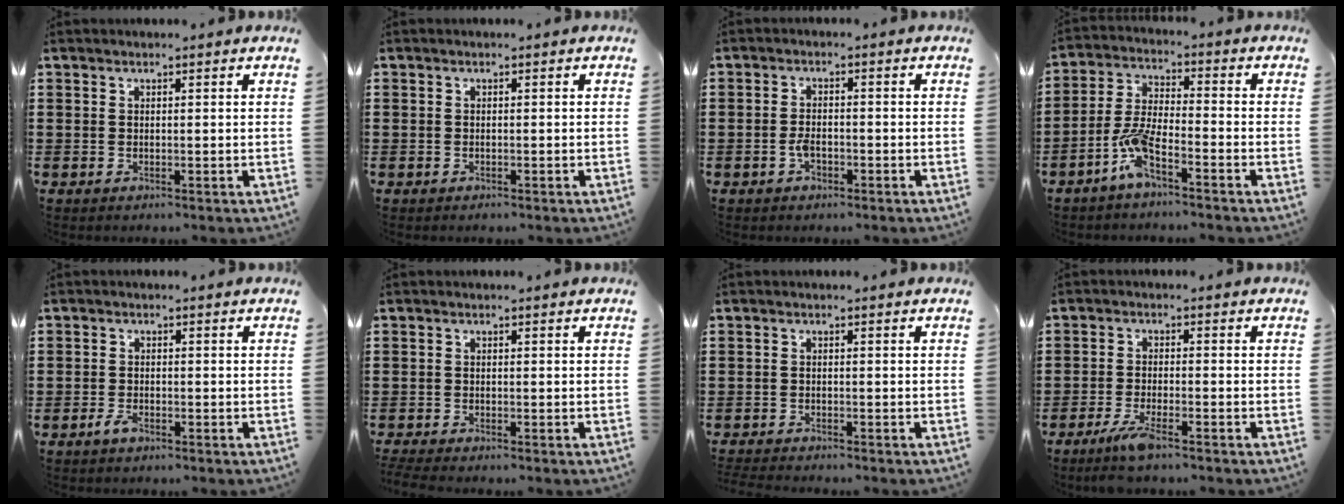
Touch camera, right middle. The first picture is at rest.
{"total": 0.5, "force": [-0.5, 0.2, 0.1], "torque": [-0.004, -0.001, -0.010]}
{"total": 2.3, "force": [-1.2, 1.0, 1.7], "torque": [-0.041, -0.002, -0.023]}
{"total": 6.4, "force": [-4.3, 1.2, 4.6], "torque": [-0.113, -0.012, -0.084]}
{"total": 1.9, "force": [-1.4, 0.9, 1.0], "torque": [-0.029, -0.003, -0.029]}
{"total": 1.4, "force": [-1.4, -0.1, 0.3], "torque": [-0.016, -0.006, -0.029]}
{"total": 1.6, "force": [-1.6, -0.1, 0.1], "torque": [-0.006, -0.002, -0.033]}
{"total": 4.7, "force": [-3.4, 0.5, 3.1], "torque": [-0.076, -0.015, -0.067]}